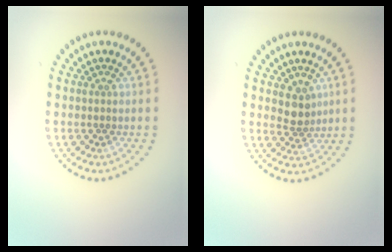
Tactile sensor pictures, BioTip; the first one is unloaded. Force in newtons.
{"total": 2.3, "press": 1.9, "slide": 1.3}